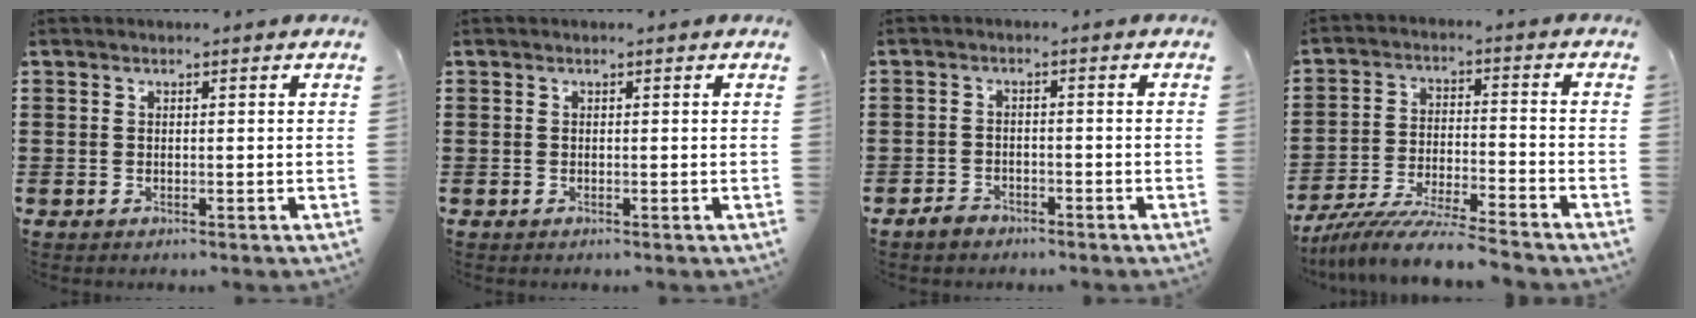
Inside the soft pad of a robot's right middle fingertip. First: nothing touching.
{"total": 0.0}
{"total": 2.1, "force": [-1.9, 0.9, 0.5], "torque": [-0.015, 0.005, -0.040]}
{"total": 8.6, "force": [-8.1, -0.1, 2.9], "torque": [-0.059, 0.000, -0.158]}